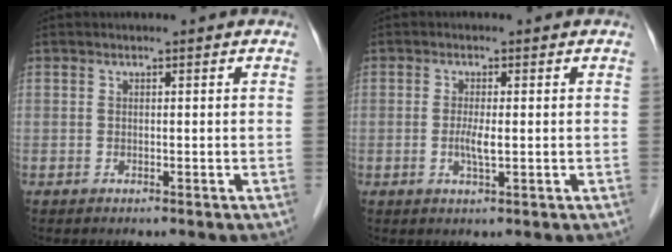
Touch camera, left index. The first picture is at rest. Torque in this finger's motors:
{"motor_torque": [0.31, 0.13, 0.09, 0.01]}